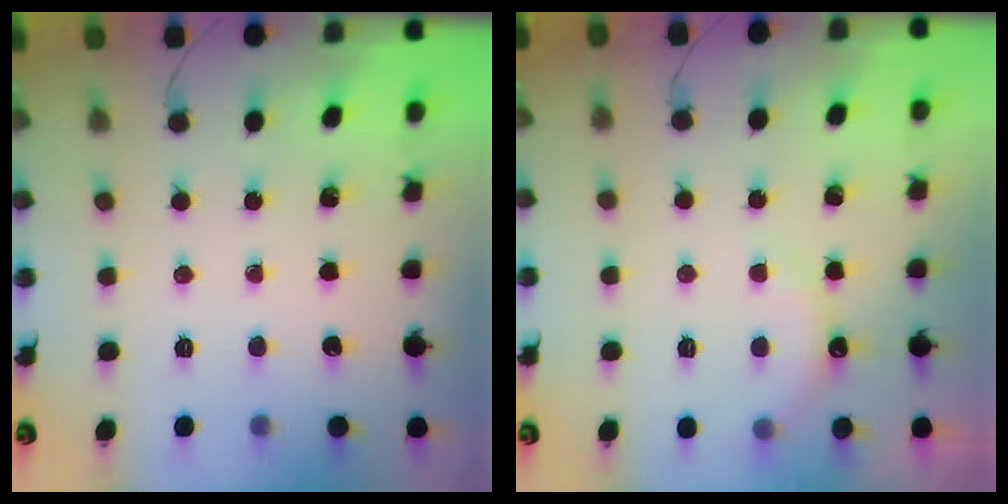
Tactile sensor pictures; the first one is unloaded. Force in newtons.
{"total": 7.2, "press": 7.2, "slide": 1.0}